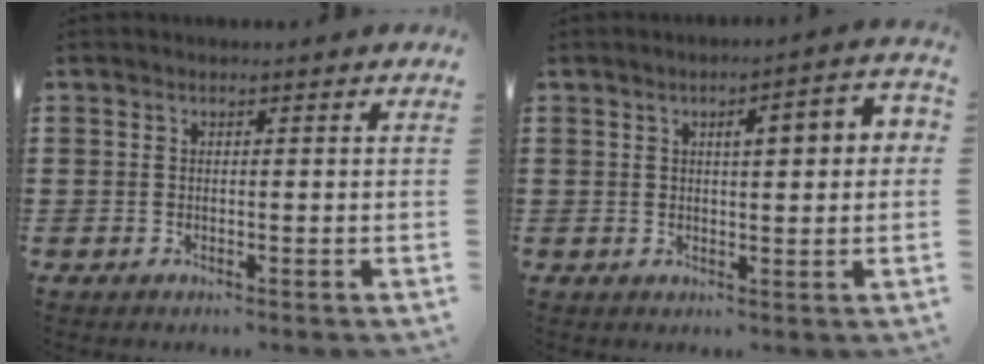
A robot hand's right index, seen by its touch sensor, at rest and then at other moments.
{"total": 4.2, "force": [0.7, 1.1, 4.0], "torque": [-0.059, 0.000, 0.004]}